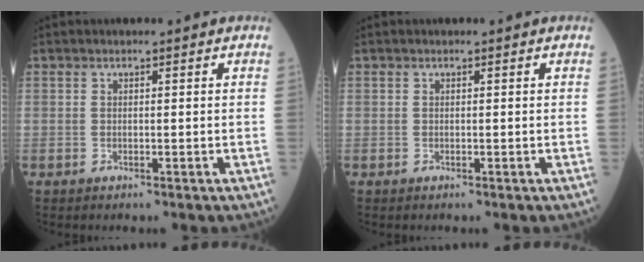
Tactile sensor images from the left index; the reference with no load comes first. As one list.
[{"total": 0.0}]